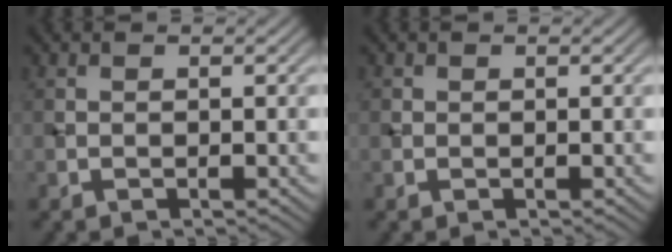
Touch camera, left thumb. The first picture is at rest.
{"total": 0.6, "force": [0.2, 0.6, 0.1], "torque": [0.001, -0.002, 0.001]}